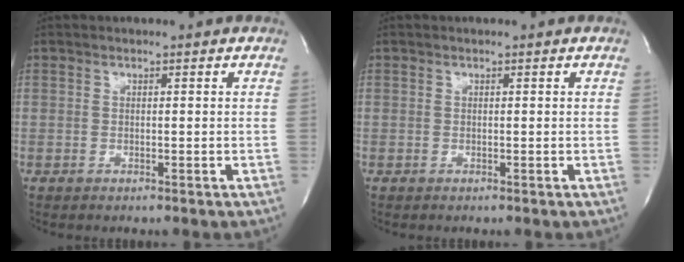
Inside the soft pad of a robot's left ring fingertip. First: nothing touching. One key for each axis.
{"total": 0.0}